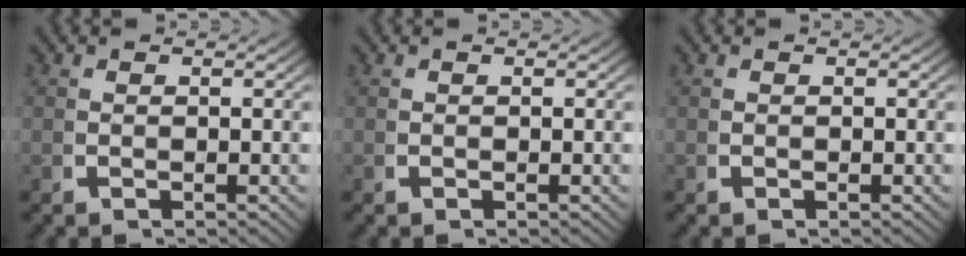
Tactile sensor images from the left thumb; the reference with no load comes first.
{"total": 0.0}
{"total": 0.0}